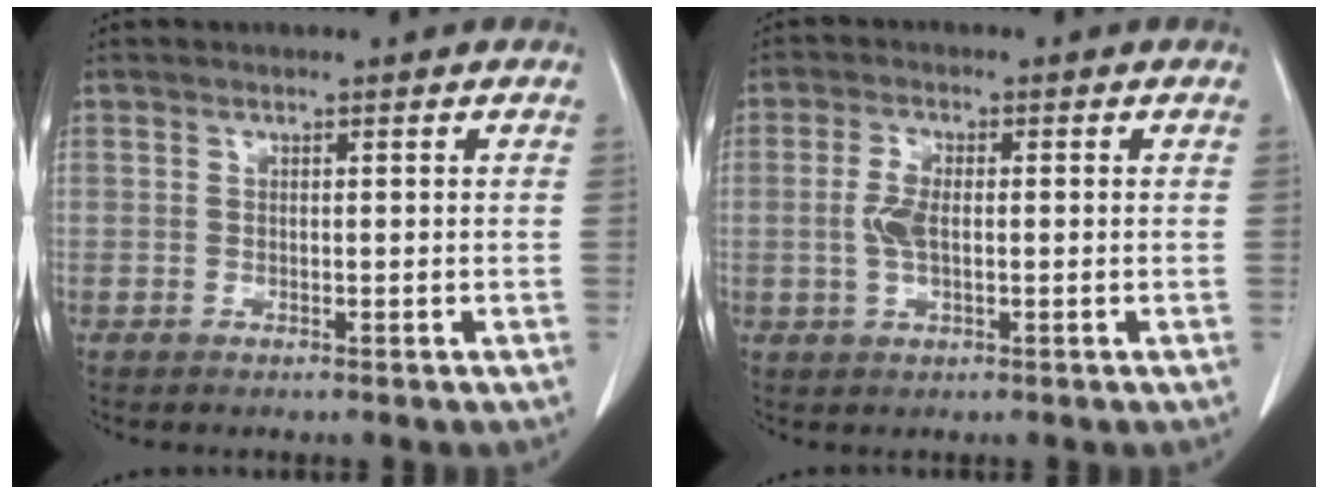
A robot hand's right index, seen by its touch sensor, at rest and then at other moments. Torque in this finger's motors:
{"motor_torque": [0.08, 0.00, 0.06, 0.05]}